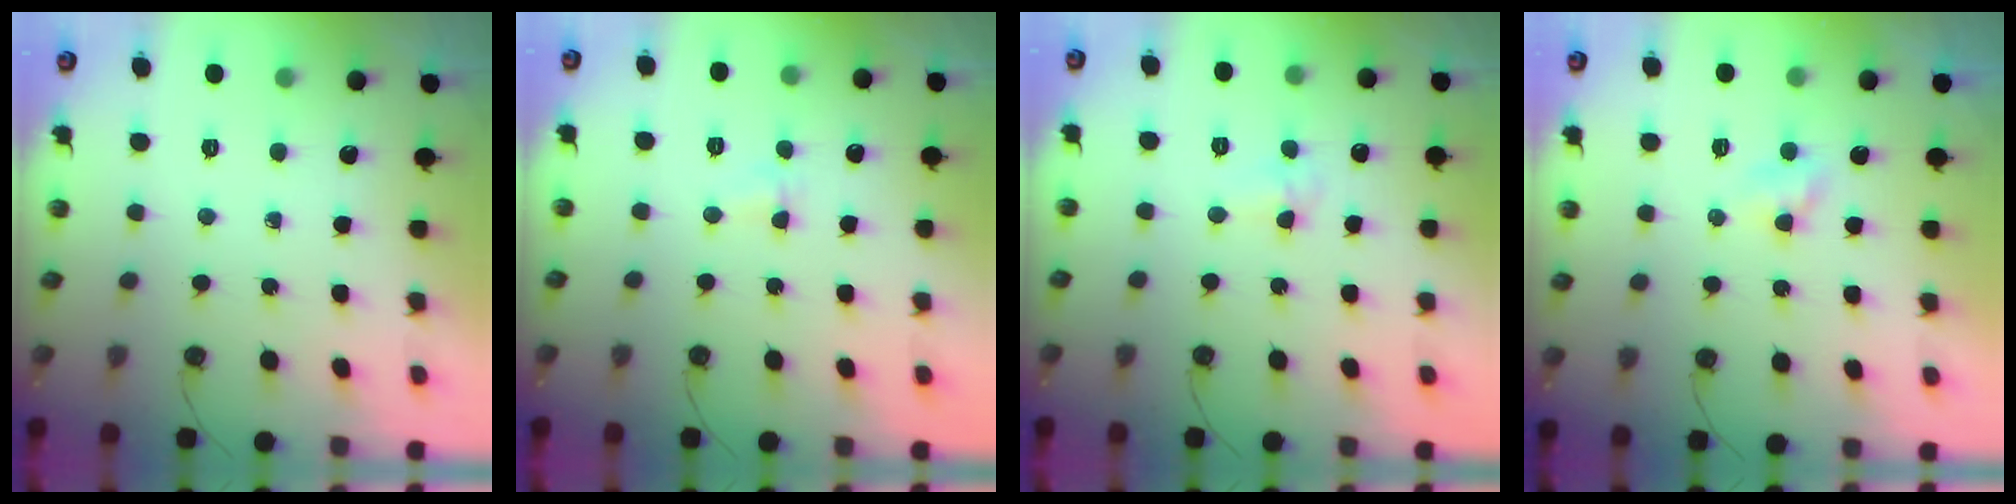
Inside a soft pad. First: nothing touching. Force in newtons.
{"total": 2.8, "press": 2.8, "slide": 0.6}
{"total": 3.0, "press": 2.8, "slide": 1.1}
{"total": 2.4, "press": 2.4, "slide": 0.3}